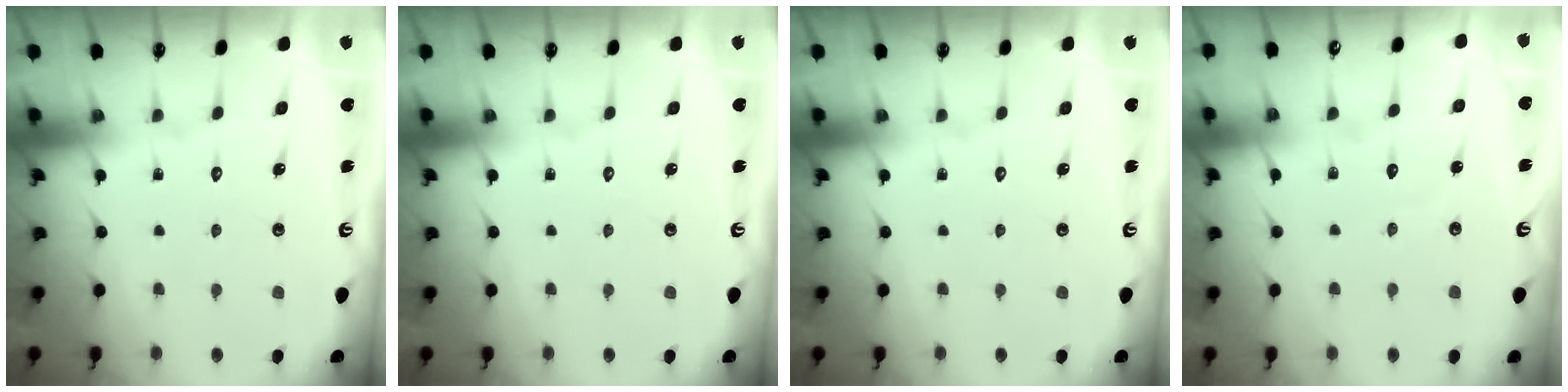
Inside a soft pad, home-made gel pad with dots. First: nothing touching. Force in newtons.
{"total": 0.0}
{"total": 0.0}
{"total": 3.9, "press": 3.8, "slide": 0.4}